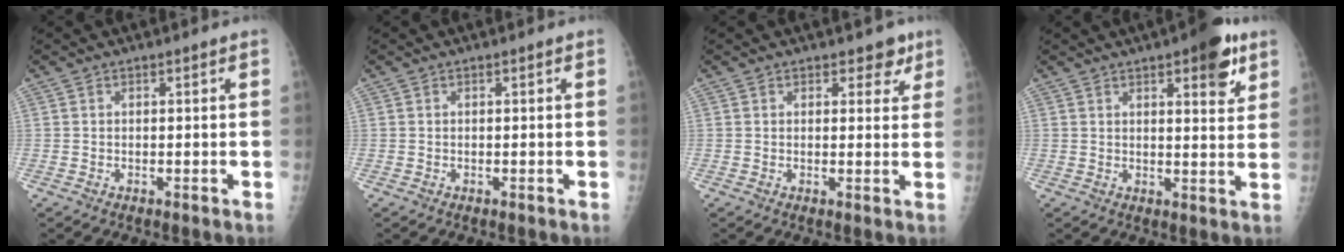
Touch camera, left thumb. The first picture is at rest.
{"total": 0.0}
{"total": 3.4, "force": [2.3, 2.2, 1.2], "torque": [0.014, -0.010, 0.026]}
{"total": 8.9, "force": [4.8, 2.9, 6.8], "torque": [-0.071, -0.020, 0.058]}